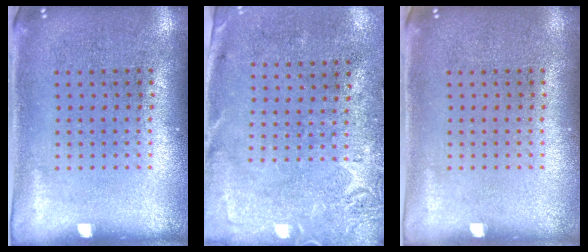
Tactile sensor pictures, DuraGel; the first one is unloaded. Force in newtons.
{"total": 2.8, "press": 2.2, "slide": 1.8}
{"total": 0.0}